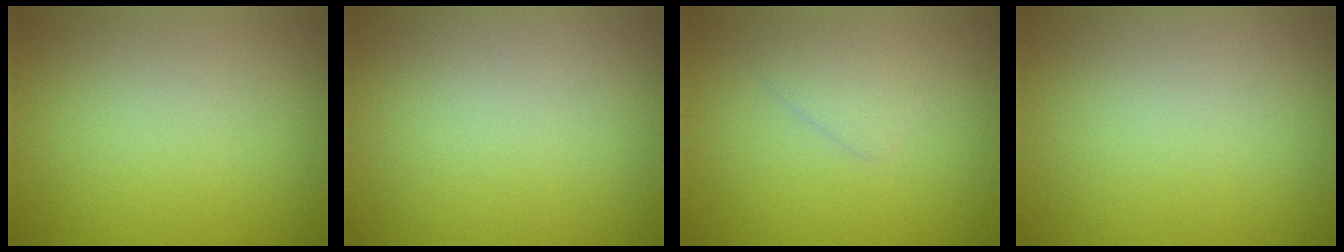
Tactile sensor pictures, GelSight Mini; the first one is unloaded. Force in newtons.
{"total": 0.0}
{"total": 1.3, "press": 1.3, "slide": 0.0}
{"total": 0.0}